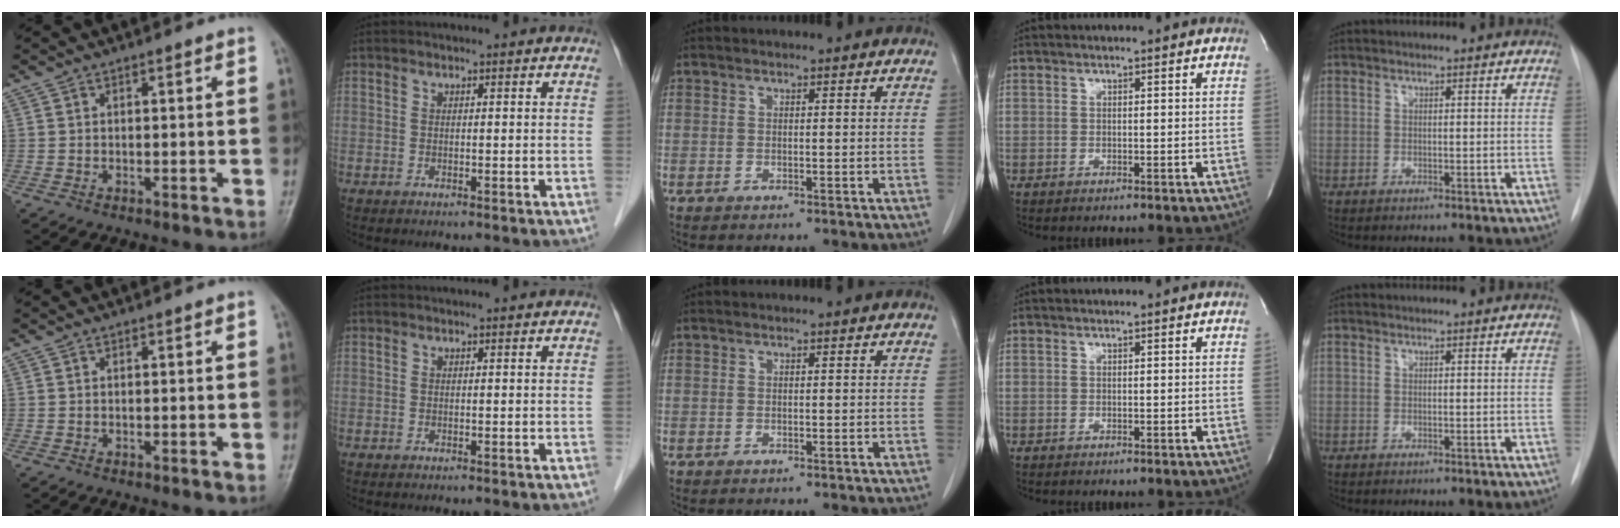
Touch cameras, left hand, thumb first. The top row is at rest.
{}